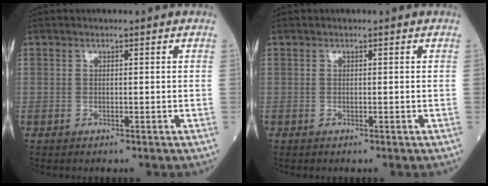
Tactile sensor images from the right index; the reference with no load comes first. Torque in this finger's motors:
{"motor_torque": [0.01, -0.03, -0.02, 0.01]}